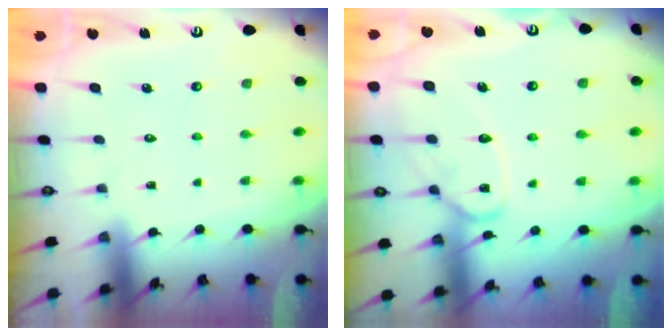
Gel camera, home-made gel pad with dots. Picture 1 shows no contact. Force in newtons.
{"total": 13.3, "press": 13.2, "slide": 1.2}